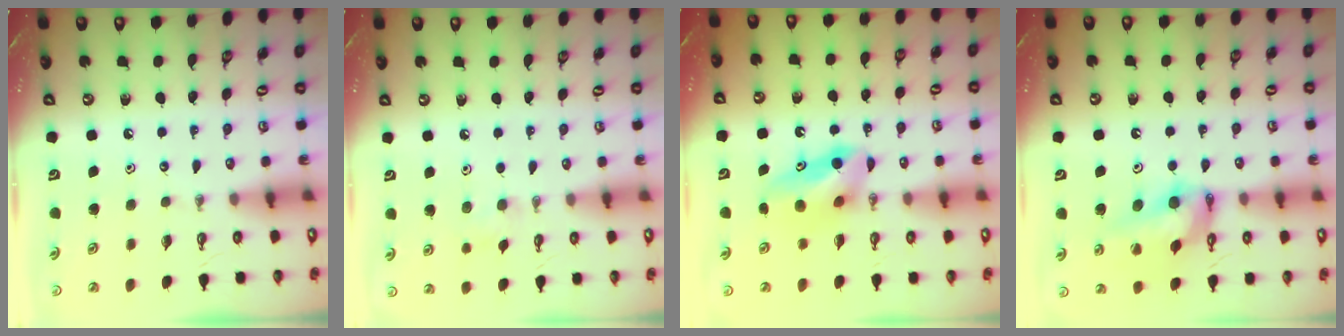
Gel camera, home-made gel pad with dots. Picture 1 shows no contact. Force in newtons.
{"total": 6.4, "press": 6.4, "slide": 1.0}
{"total": 8.1, "press": 7.9, "slide": 1.3}
{"total": 13.0, "press": 12.9, "slide": 1.7}